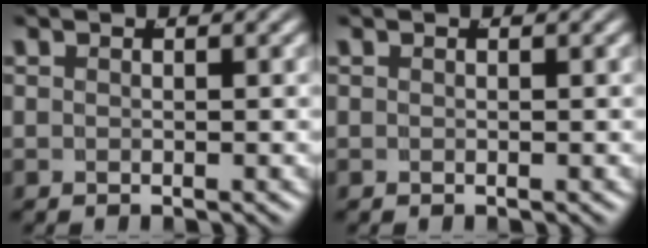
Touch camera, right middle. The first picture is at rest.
{"total": 0.0}